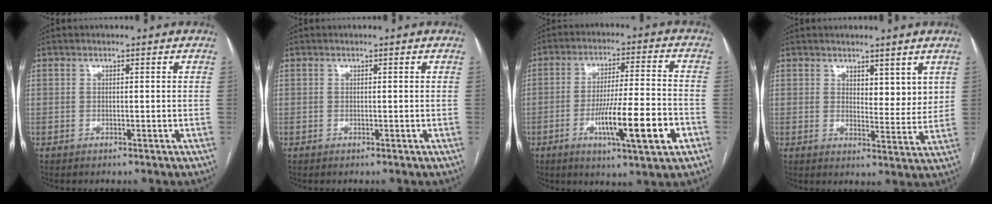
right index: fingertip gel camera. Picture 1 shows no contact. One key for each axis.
{"total": 0.0}
{"total": 13.1, "fx": -4.7, "fy": 0.9, "fz": 12.1, "tx": -0.201, "ty": -0.007, "tz": -0.072}
{"total": 5.0, "fx": 3.0, "fy": 2.4, "fz": 3.3, "tx": -0.037, "ty": -0.014, "tz": 0.047}